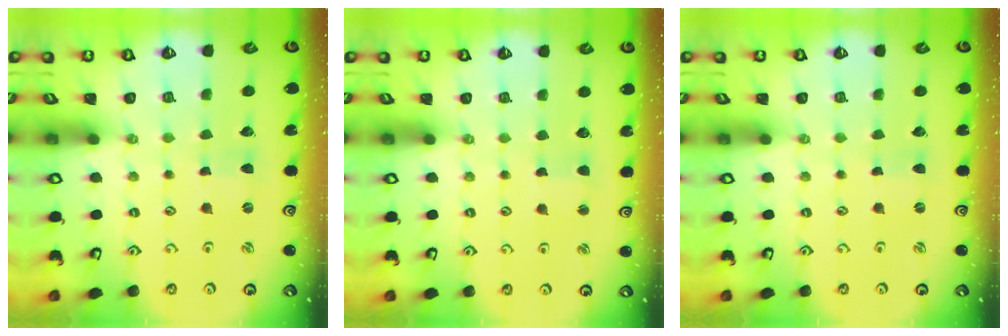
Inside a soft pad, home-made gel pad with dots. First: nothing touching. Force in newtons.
{"total": 2.3, "press": 2.3, "slide": 0.4}
{"total": 0.0}